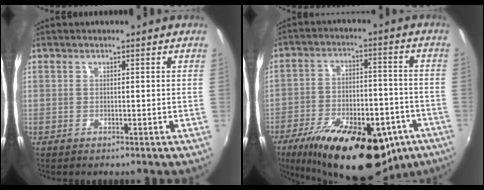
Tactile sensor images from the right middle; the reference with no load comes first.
{"total": 25.3, "force": [-15.6, 11.1, 16.6], "torque": [-0.290, -0.027, -0.218]}